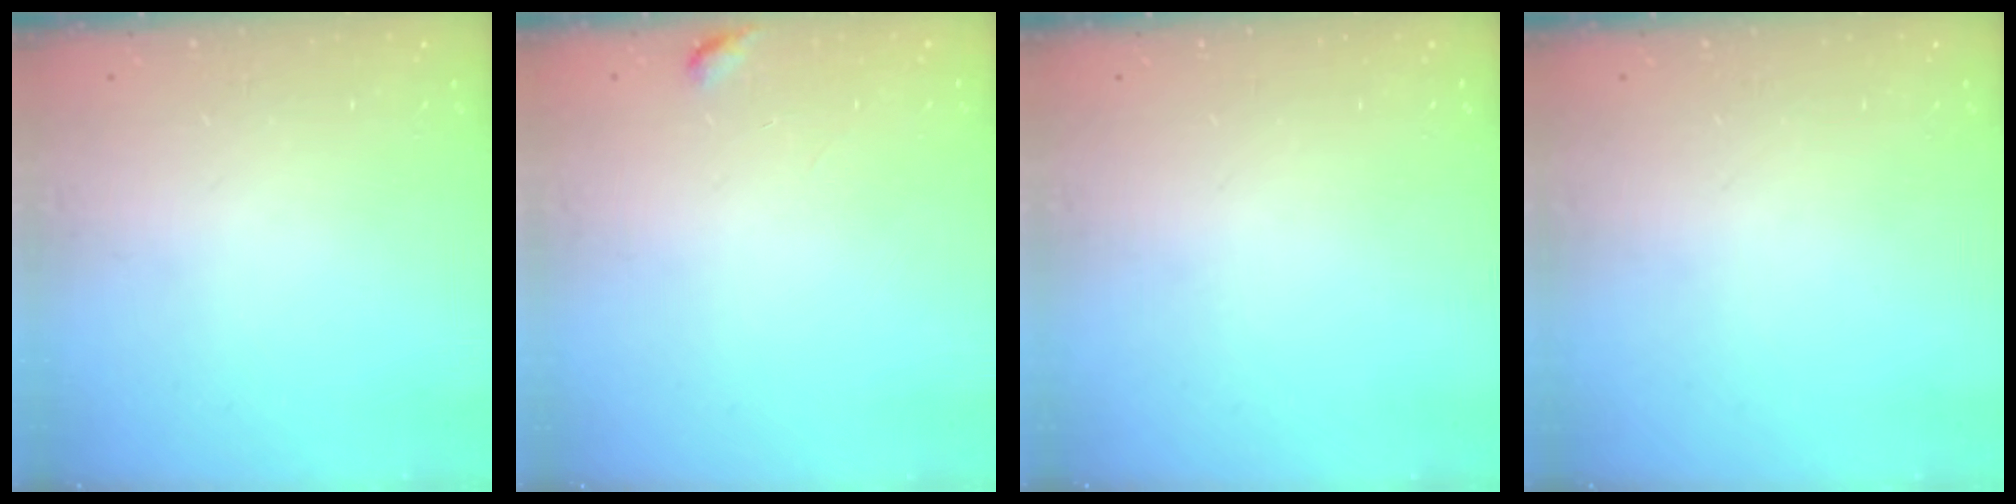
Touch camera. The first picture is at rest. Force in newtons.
{"total": 2.6, "press": 2.5, "slide": 0.3}
{"total": 0.0}
{"total": 0.0}